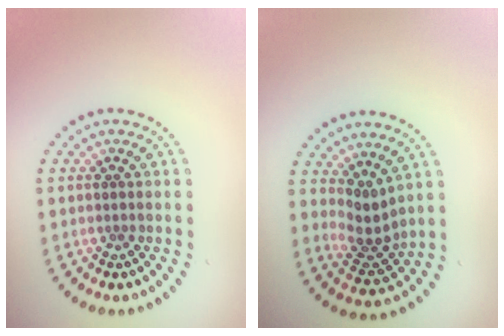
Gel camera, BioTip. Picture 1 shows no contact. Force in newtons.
{"total": 2.8, "press": 2.3, "slide": 1.6}